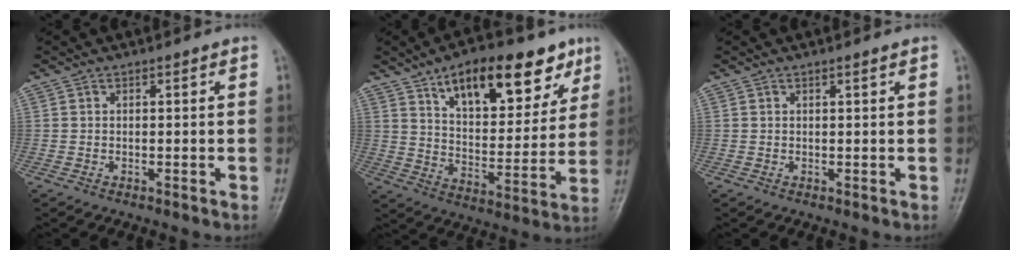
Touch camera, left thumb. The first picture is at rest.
{"total": 20.1, "force": [11.4, 9.2, 13.7], "torque": [-0.155, -0.040, 0.180]}
{"total": 0.7, "force": [0.4, 0.0, 0.5], "torque": [-0.010, -0.001, 0.007]}